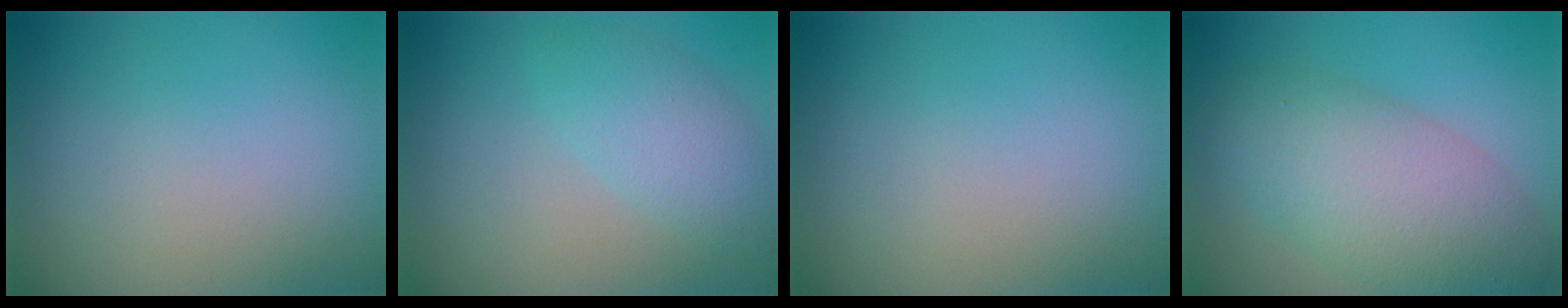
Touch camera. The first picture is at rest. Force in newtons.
{"total": 3.3, "press": 3.3, "slide": 0.1}
{"total": 0.0}
{"total": 7.4, "press": 7.4, "slide": 0.3}